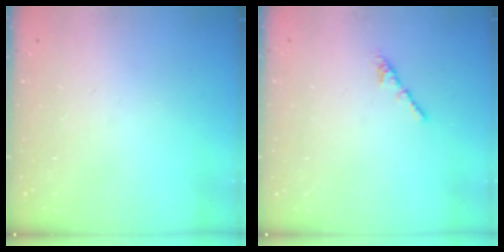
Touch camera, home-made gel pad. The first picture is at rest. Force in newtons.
{"total": 2.1, "press": 2.0, "slide": 0.7}